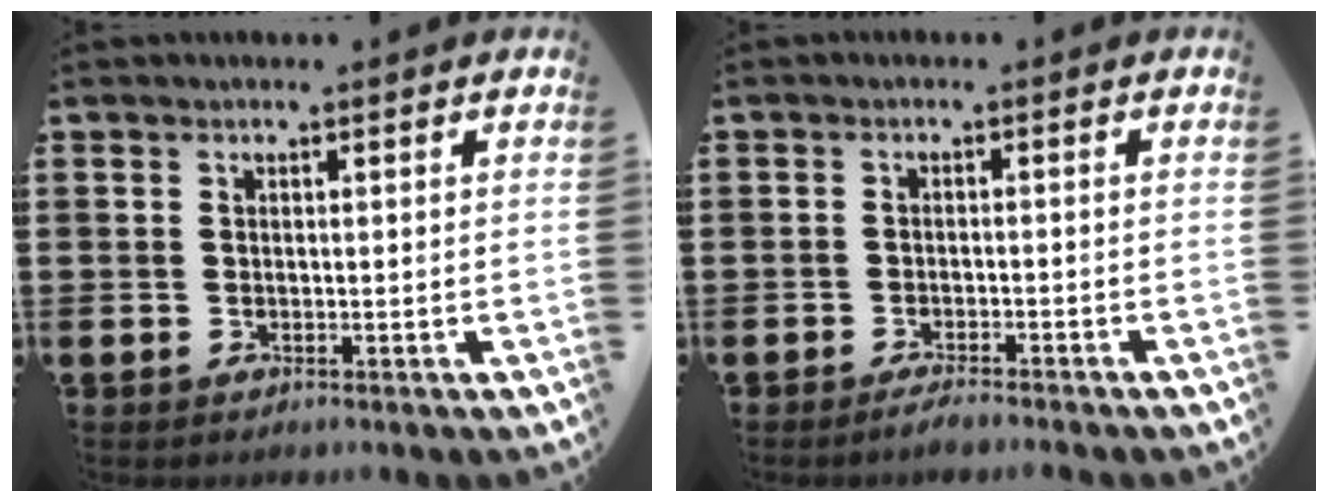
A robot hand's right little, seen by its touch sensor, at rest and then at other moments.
{"total": 1.7, "force": [-1.5, 0.0, 0.8], "torque": [-0.013, 0.001, -0.028]}